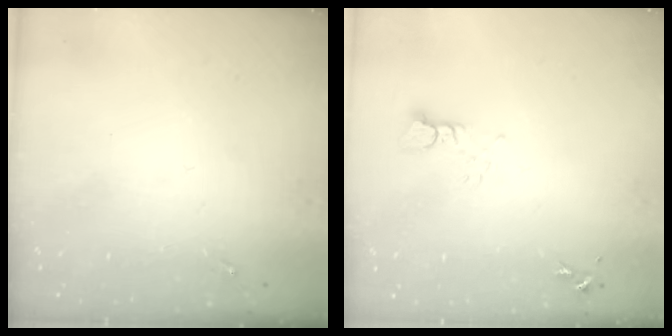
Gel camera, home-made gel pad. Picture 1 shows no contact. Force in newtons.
{"total": 3.3, "press": 3.3, "slide": 0.0}